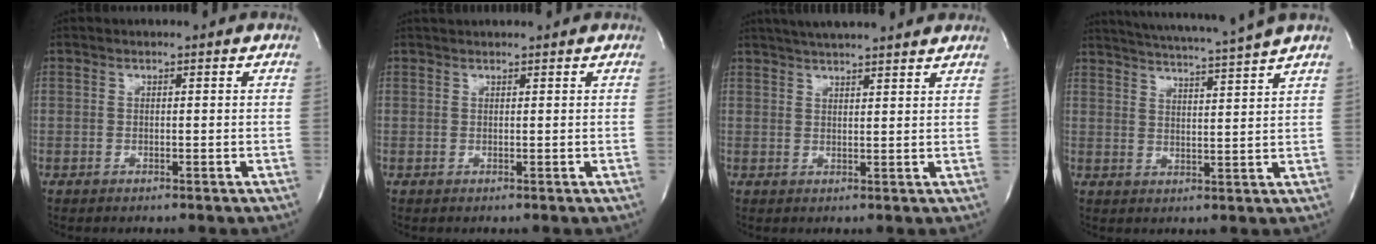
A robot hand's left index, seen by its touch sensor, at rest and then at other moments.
{"total": 1.7, "force": [1.6, 0.0, 0.3], "torque": [-0.004, 0.021, 0.031]}
{"total": 12.7, "force": [11.1, 1.1, 6.0], "torque": [-0.100, 0.029, 0.151]}
{"total": 12.3, "force": [11.1, -2.1, 4.9], "torque": [-0.089, -0.028, 0.157]}